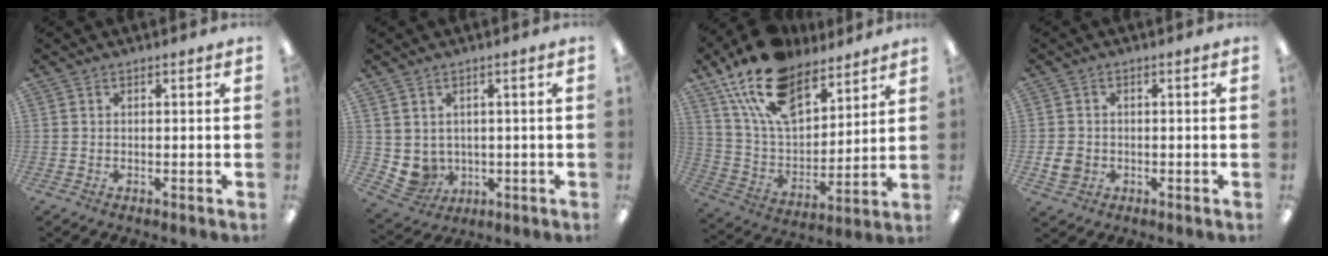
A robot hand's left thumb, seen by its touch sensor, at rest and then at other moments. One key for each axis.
{"total": 4.9, "fx": 1.3, "fy": 4.6, "fz": 1.2, "tx": -0.040, "ty": -0.010, "tz": 0.029}
{"total": 19.3, "fx": 13.1, "fy": 10.1, "fz": 9.9, "tx": -0.193, "ty": -0.063, "tz": 0.240}
{"total": 3.9, "fx": -0.7, "fy": 3.4, "fz": 1.8, "tx": -0.027, "ty": 0.002, "tz": -0.014}